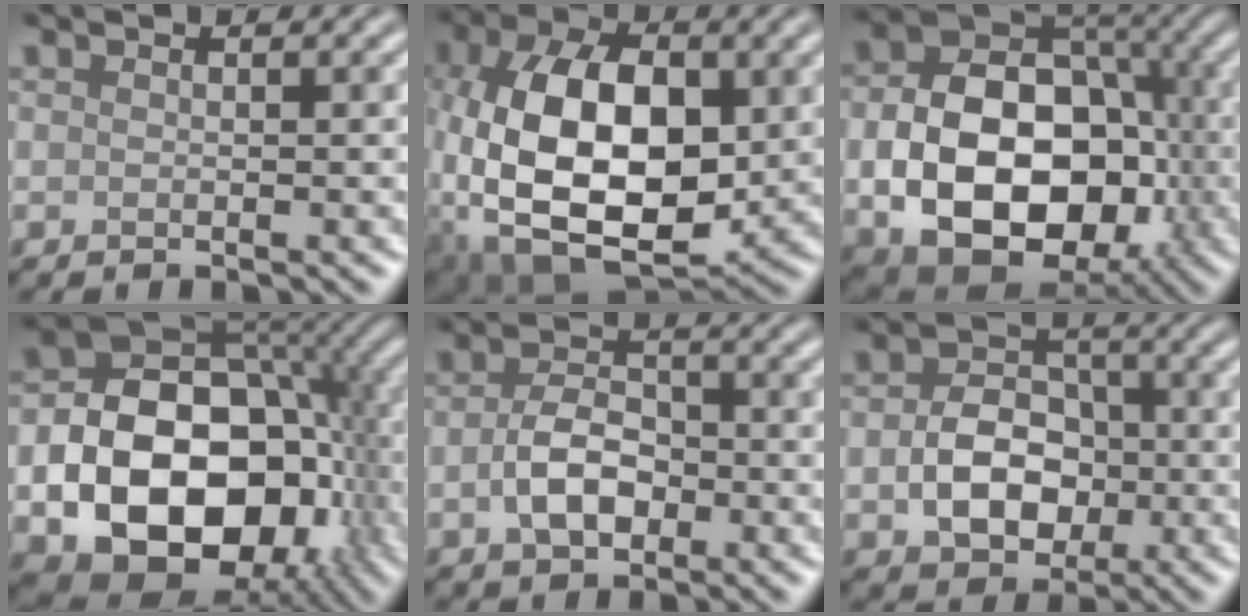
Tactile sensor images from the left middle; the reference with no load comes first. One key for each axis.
{"total": 13.5, "fx": -0.7, "fy": 8.1, "fz": 10.7, "tx": -0.207, "ty": 0.000, "tz": -0.011}
{"total": 13.7, "fx": -3.0, "fy": 9.6, "fz": 9.3, "tx": -0.146, "ty": -0.021, "tz": -0.057}
{"total": 17.2, "fx": -4.3, "fy": 12.1, "fz": 11.5, "tx": -0.167, "ty": -0.025, "tz": -0.059}
{"total": 4.1, "fx": -1.0, "fy": 2.7, "fz": 2.9, "tx": -0.062, "ty": 0.001, "tz": -0.020}
{"total": 5.7, "fx": -1.1, "fy": 4.3, "fz": 3.6, "tx": -0.063, "ty": -0.004, "tz": -0.013}